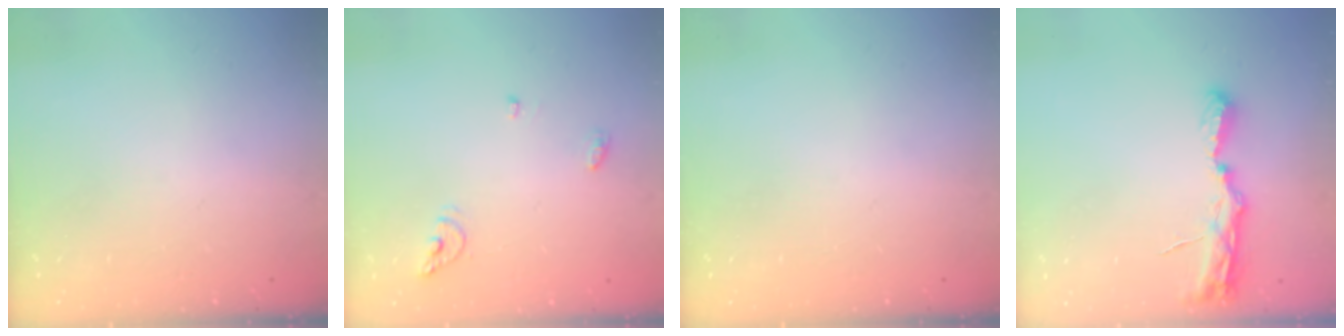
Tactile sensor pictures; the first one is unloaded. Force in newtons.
{"total": 5.7, "press": 5.7, "slide": 0.5}
{"total": 0.0}
{"total": 7.6, "press": 7.6, "slide": 0.9}